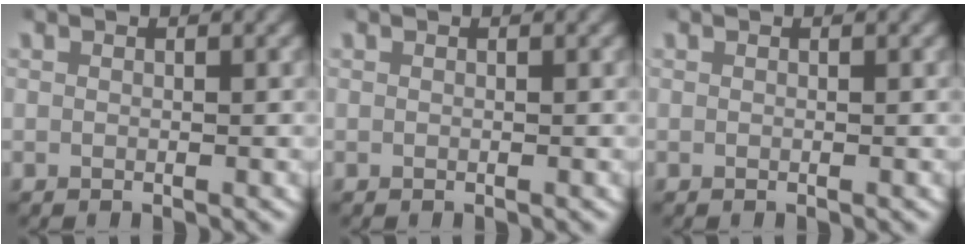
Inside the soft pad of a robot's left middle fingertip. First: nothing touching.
{"total": 0.0}
{"total": 0.0}